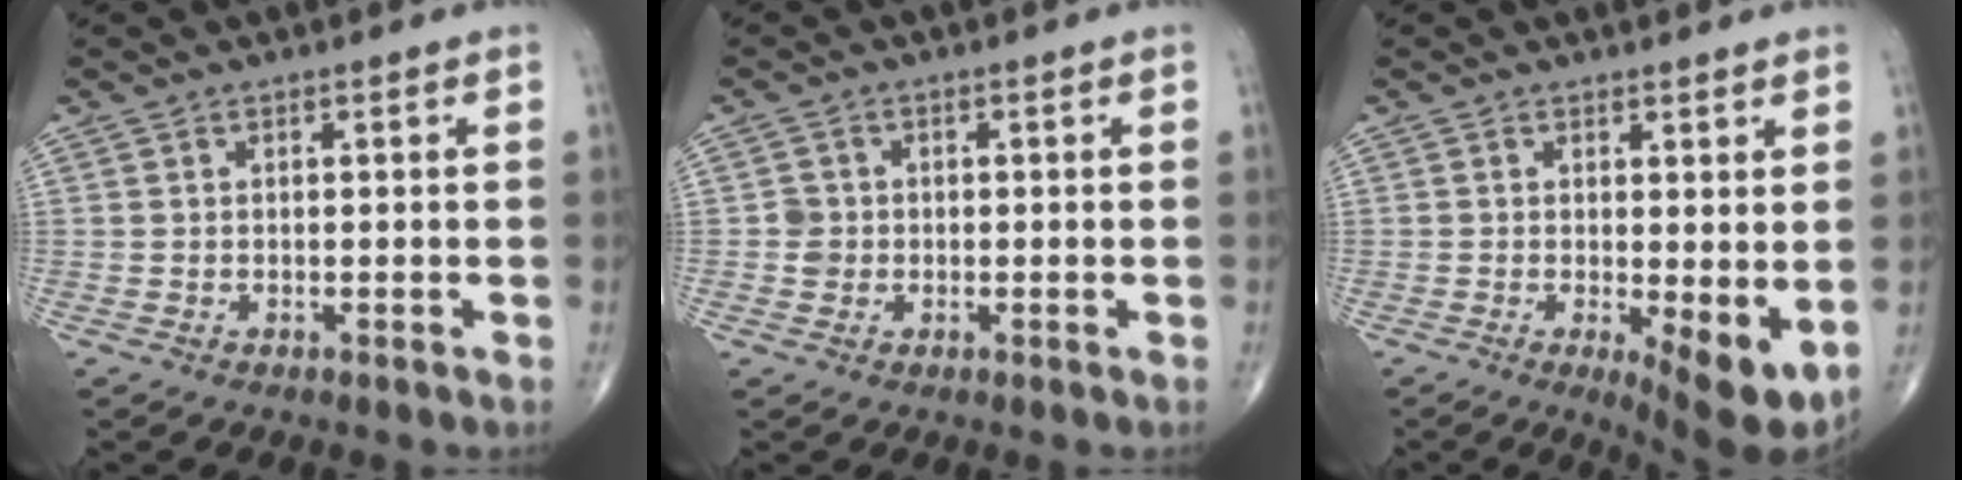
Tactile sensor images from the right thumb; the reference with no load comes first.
{"total": 2.3, "force": [-0.3, 2.2, 0.5], "torque": [0.005, 0.007, -0.006]}
{"total": 7.4, "force": [-0.6, 2.4, 7.0], "torque": [-0.100, -0.021, -0.005]}